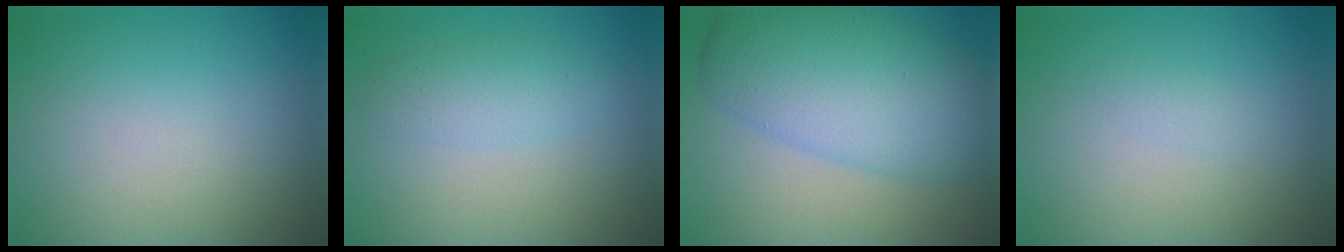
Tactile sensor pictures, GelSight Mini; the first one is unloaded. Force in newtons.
{"total": 2.2, "press": 2.2, "slide": 0.1}
{"total": 8.2, "press": 8.2, "slide": 0.1}
{"total": 0.7, "press": 0.7, "slide": 0.0}